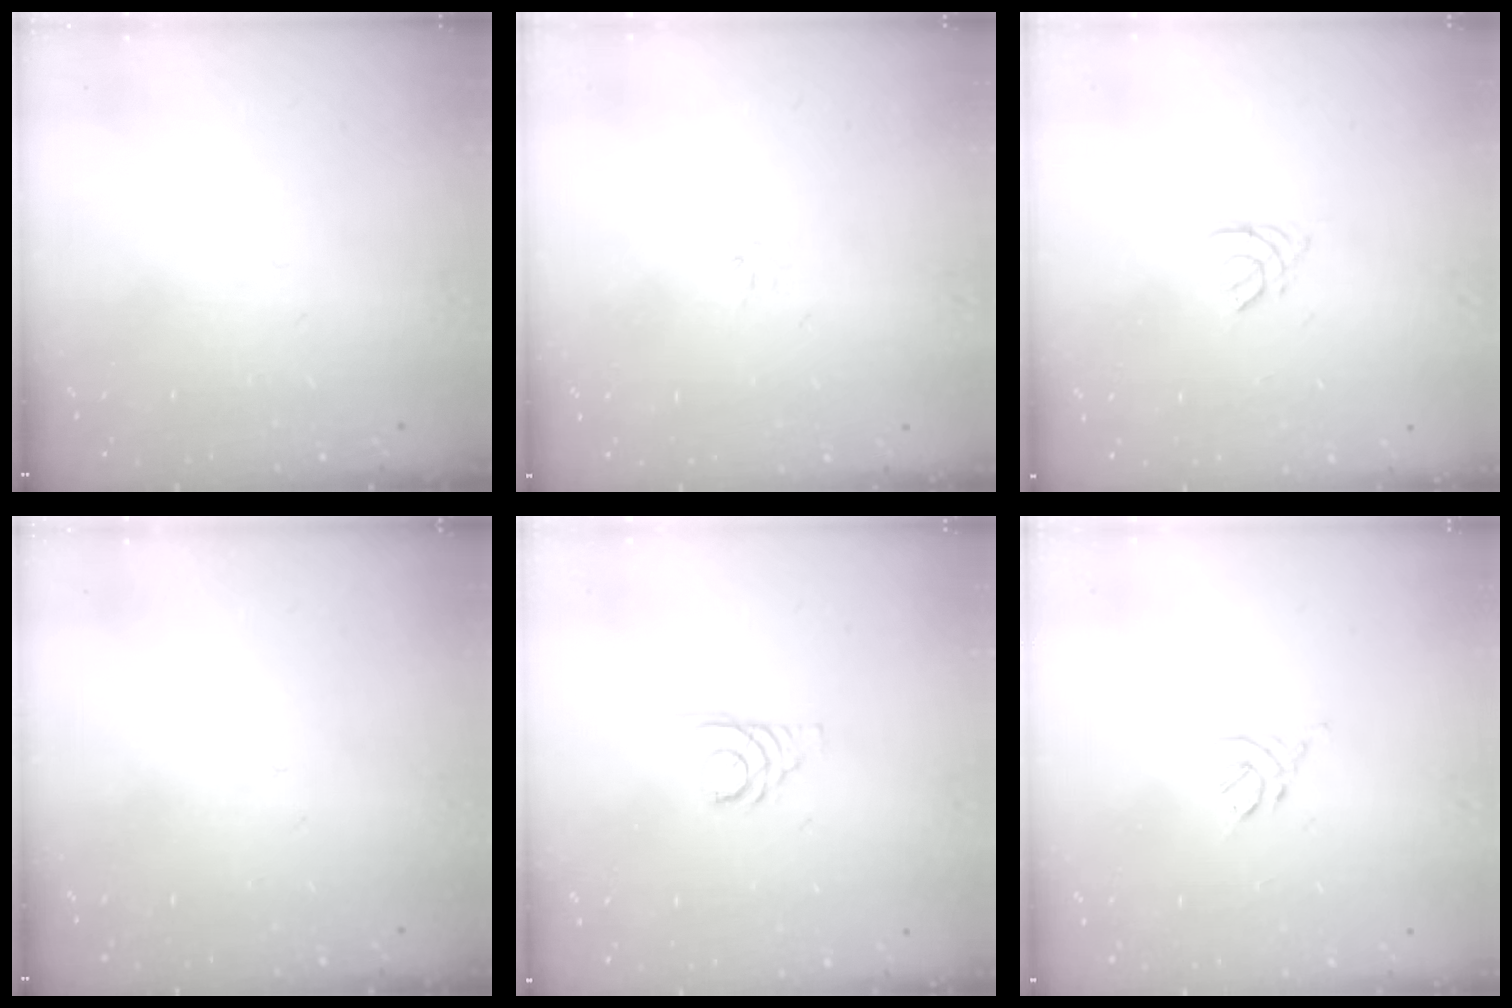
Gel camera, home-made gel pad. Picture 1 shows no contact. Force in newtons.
{"total": 0.0}
{"total": 1.4, "press": 1.4, "slide": 0.4}
{"total": 0.0}
{"total": 4.2, "press": 4.2, "slide": 0.4}
{"total": 3.8, "press": 3.7, "slide": 0.8}